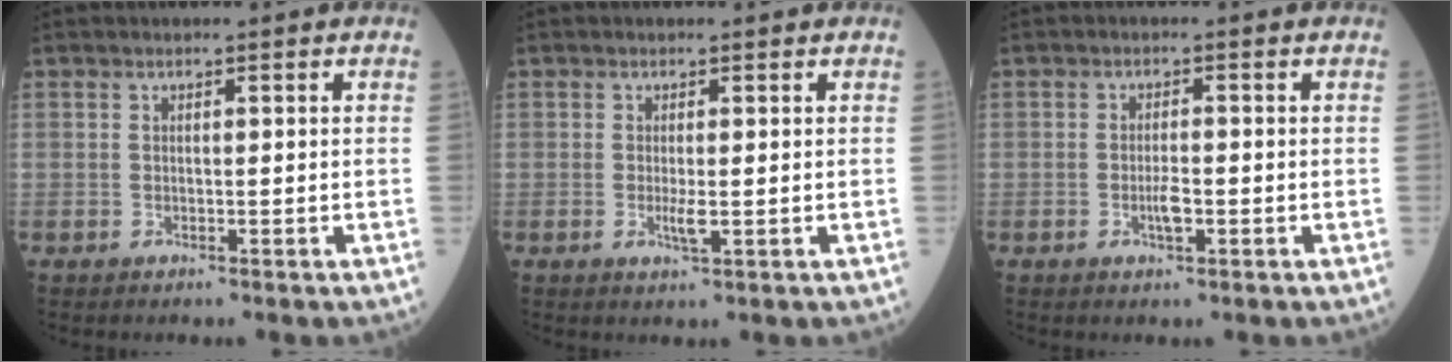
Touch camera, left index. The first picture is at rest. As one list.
[{"total": 1.9, "force": [0.1, 0.3, 1.9], "torque": [-0.038, -0.002, 0.003]}, {"total": 2.1, "force": [-0.7, 0.5, 2.0], "torque": [-0.037, 0.000, -0.010]}]